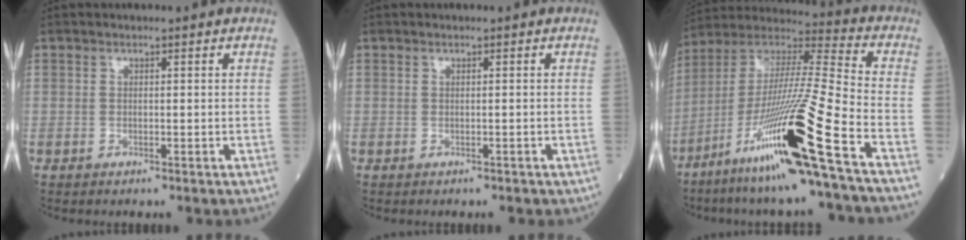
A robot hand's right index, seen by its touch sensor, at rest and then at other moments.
{"total": 1.2, "force": [-0.6, 0.6, 0.8], "torque": [-0.024, 0.001, 0.001]}
{"total": 24.8, "force": [-12.5, -0.5, 21.3], "torque": [-0.414, -0.054, -0.239]}